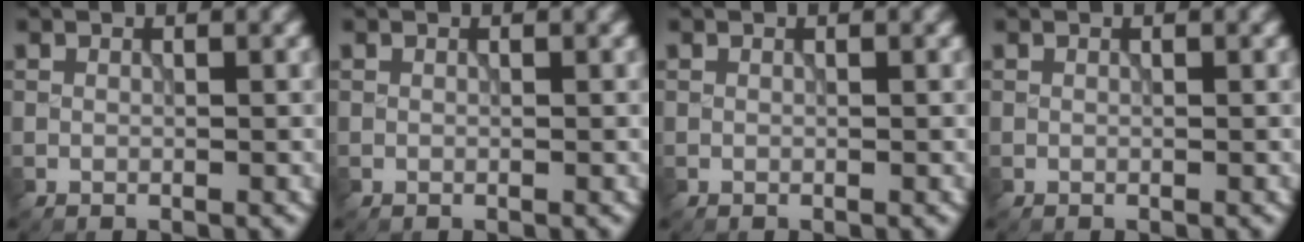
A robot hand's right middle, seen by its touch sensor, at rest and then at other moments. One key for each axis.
{"total": 0.0}
{"total": 0.0}
{"total": 0.0}